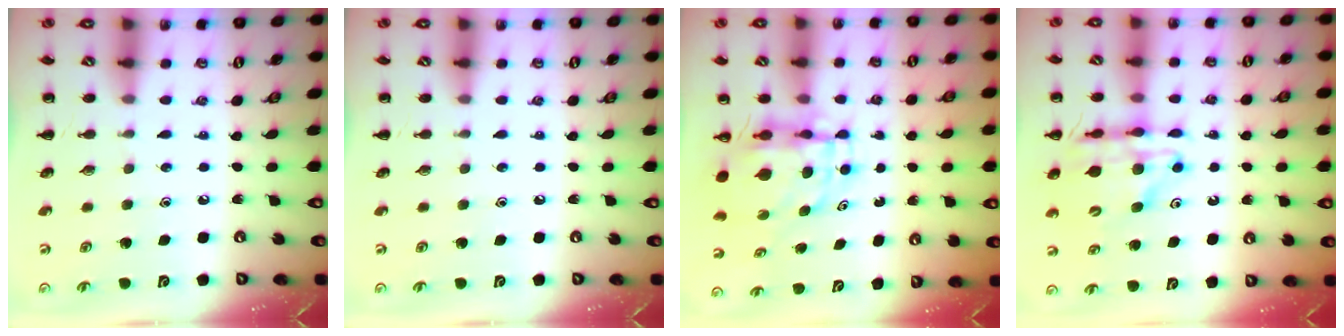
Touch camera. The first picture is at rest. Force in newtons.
{"total": 0.0}
{"total": 5.7, "press": 5.6, "slide": 1.0}
{"total": 13.9, "press": 13.4, "slide": 3.7}